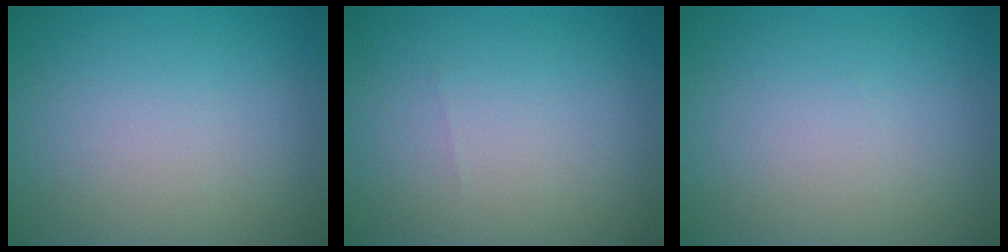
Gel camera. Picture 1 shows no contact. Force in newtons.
{"total": 0.0}
{"total": 0.0}